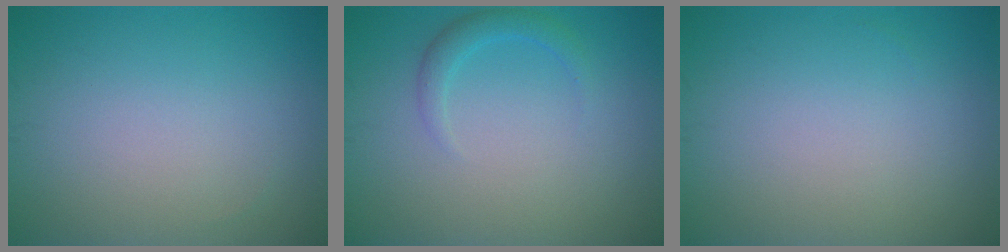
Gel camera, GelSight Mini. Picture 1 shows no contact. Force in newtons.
{"total": 1.7, "press": 1.7, "slide": 0.2}
{"total": 0.0}